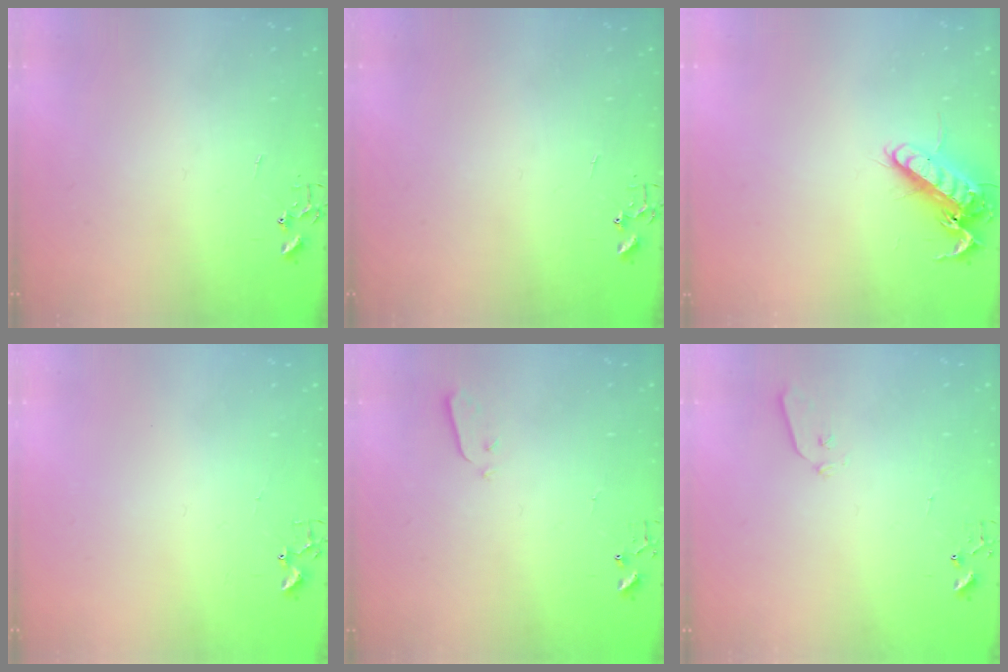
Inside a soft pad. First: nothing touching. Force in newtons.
{"total": 0.0}
{"total": 13.8, "press": 13.7, "slide": 2.0}
{"total": 1.9, "press": 1.9, "slide": 0.2}
{"total": 3.0, "press": 3.0, "slide": 0.3}
{"total": 4.4, "press": 4.4, "slide": 0.7}